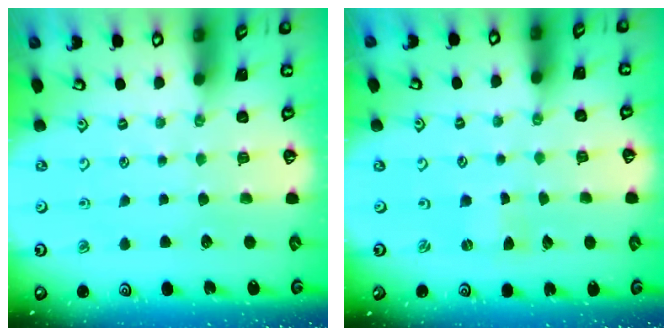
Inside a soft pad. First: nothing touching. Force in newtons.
{"total": 0.0}